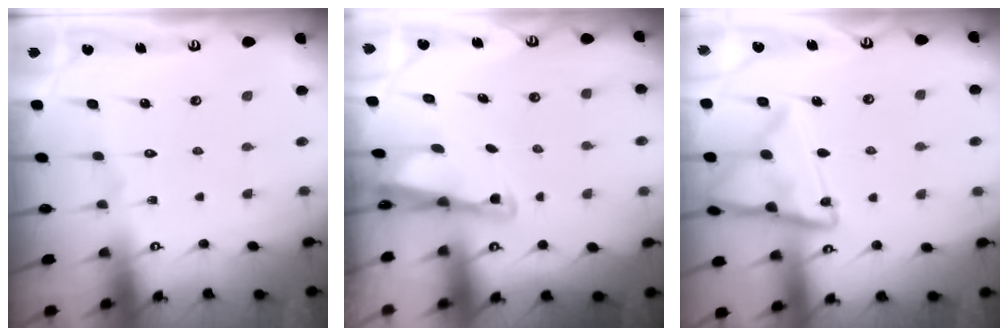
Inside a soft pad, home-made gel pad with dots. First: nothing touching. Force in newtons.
{"total": 2.4, "press": 2.4, "slide": 0.2}
{"total": 14.6, "press": 14.5, "slide": 1.3}